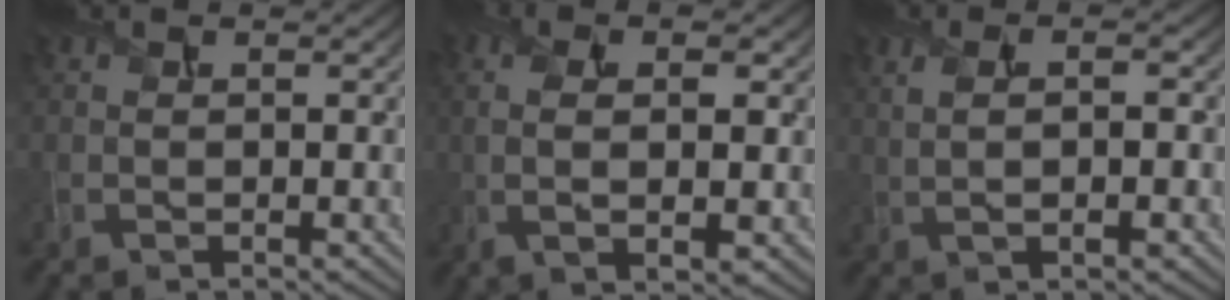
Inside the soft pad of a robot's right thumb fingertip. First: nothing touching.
{"total": 6.0, "force": [0.3, 1.9, 5.7], "torque": [-0.118, -0.001, 0.007]}
{"total": 3.9, "force": [0.3, 1.1, 3.7], "torque": [-0.067, -0.002, 0.004]}